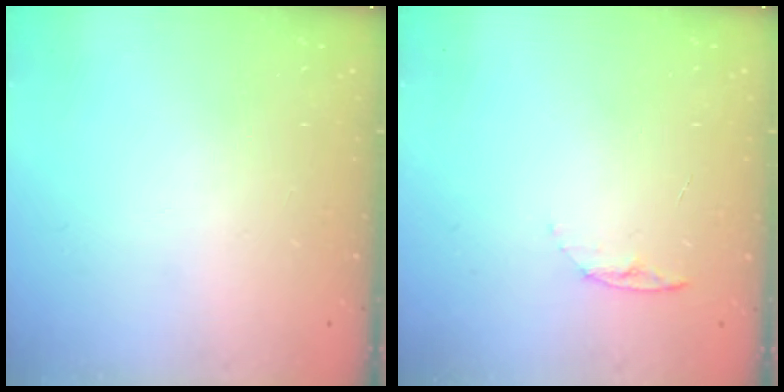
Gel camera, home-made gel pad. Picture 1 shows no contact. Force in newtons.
{"total": 4.9, "press": 4.9, "slide": 0.6}